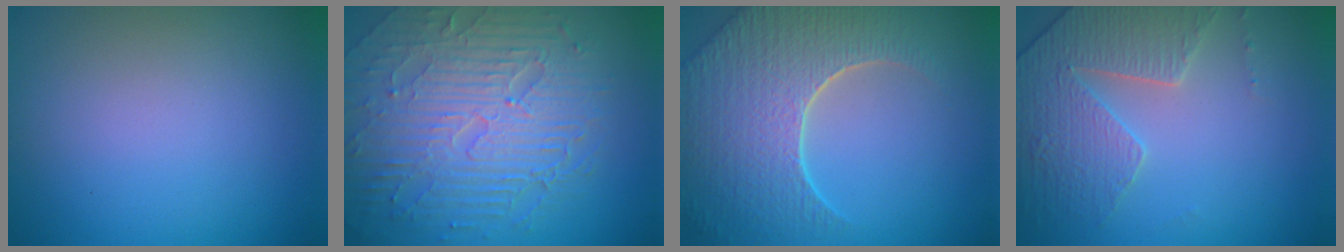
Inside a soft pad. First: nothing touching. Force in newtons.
{"total": 9.4, "press": 6.2, "slide": 7.1}
{"total": 8.7, "press": 6.2, "slide": 6.1}
{"total": 4.0, "press": 3.9, "slide": 1.2}